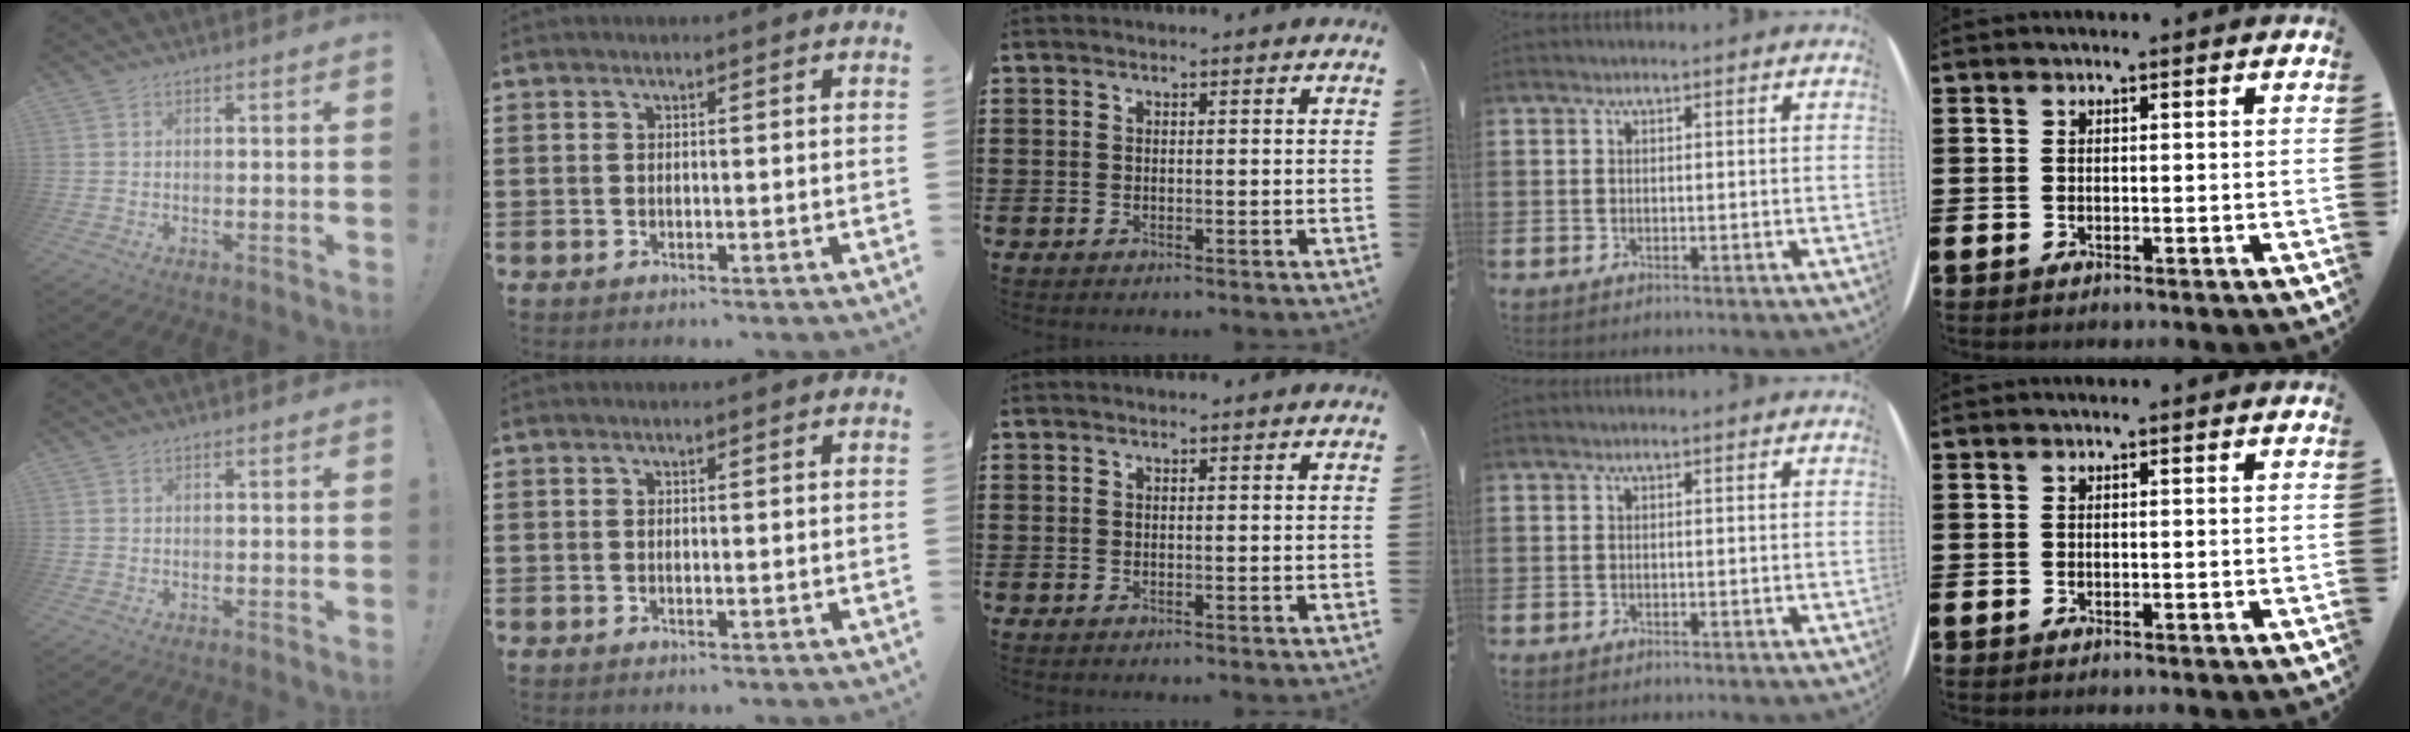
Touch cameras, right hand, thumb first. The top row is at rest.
{}